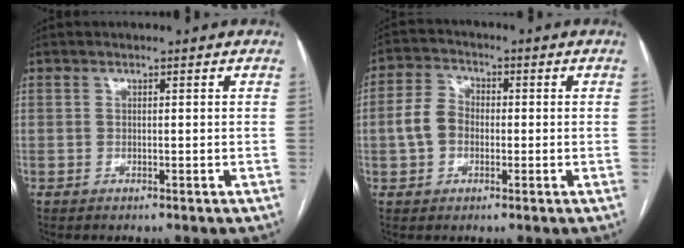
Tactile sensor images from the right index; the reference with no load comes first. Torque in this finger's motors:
{"motor_torque": [0.32, -0.11, 0.47, 0.09]}